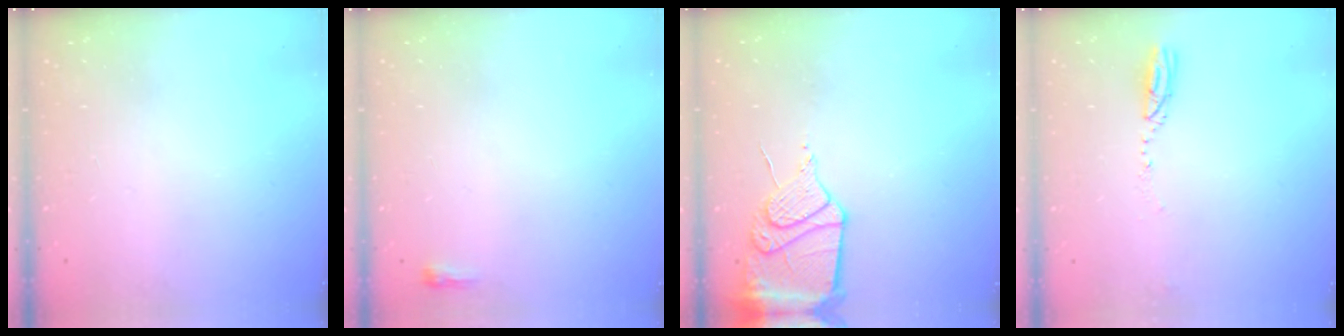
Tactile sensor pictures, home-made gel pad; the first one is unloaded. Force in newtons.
{"total": 2.3, "press": 2.2, "slide": 0.7}
{"total": 13.2, "press": 13.1, "slide": 1.7}
{"total": 3.3, "press": 3.2, "slide": 0.8}